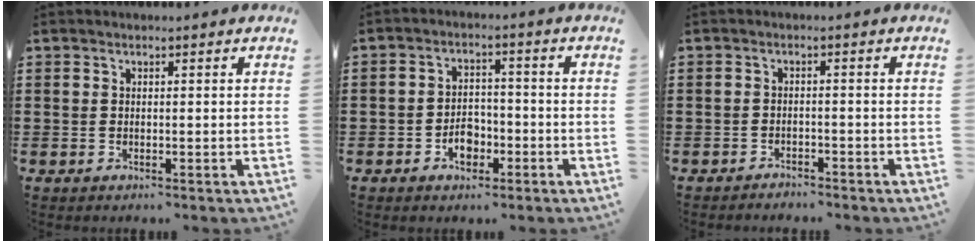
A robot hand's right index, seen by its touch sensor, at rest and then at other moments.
{"total": 4.1, "force": [-2.1, 2.8, 2.1], "torque": [-0.033, 0.004, -0.041]}
{"total": 1.7, "force": [-1.7, 0.1, 0.0], "torque": [-0.006, -0.001, -0.037]}